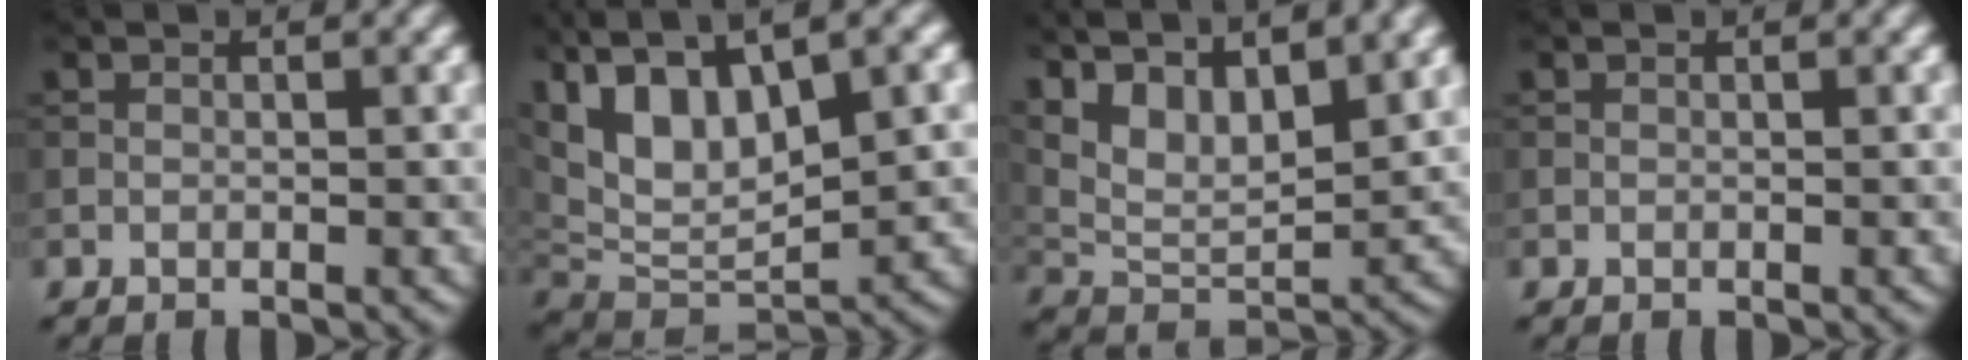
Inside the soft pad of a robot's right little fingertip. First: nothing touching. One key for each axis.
{"total": 12.1, "fx": 4.5, "fy": 5.7, "fz": 9.7, "tx": -0.197, "ty": 0.021, "tz": 0.078}
{"total": 9.3, "fx": 5.7, "fy": 3.7, "fz": 6.4, "tx": -0.136, "ty": 0.011, "tz": 0.099}
{"total": 0.0}